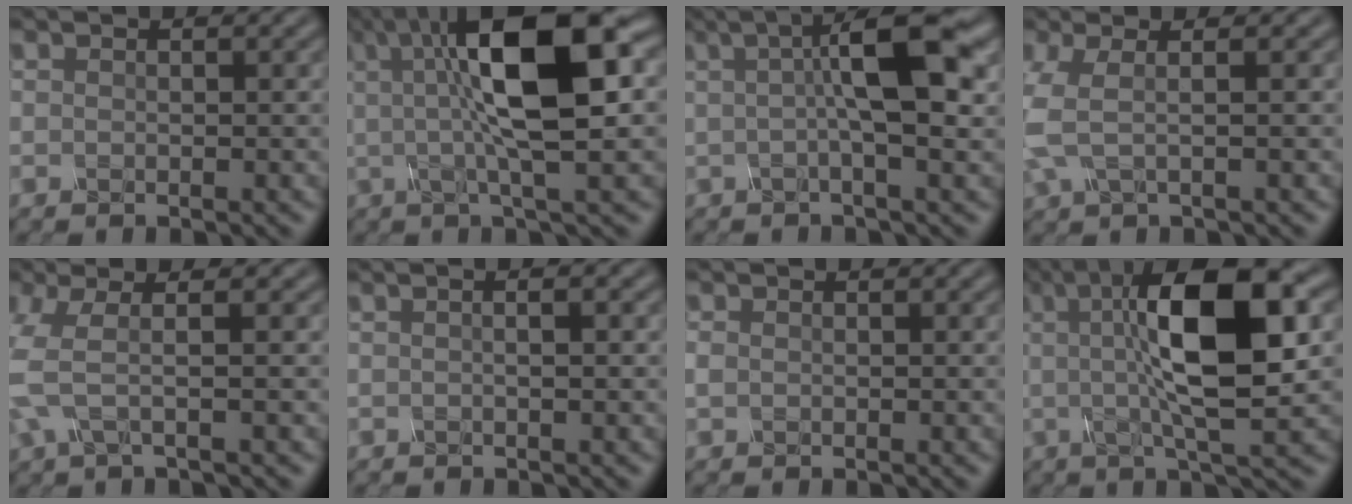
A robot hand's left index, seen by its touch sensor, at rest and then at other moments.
{"total": 11.6, "force": [2.5, 3.0, 11.0], "torque": [-0.172, 0.015, 0.040]}
{"total": 8.0, "force": [1.7, 1.7, 7.7], "torque": [-0.109, 0.014, 0.019]}
{"total": 3.4, "force": [0.1, 1.3, 3.2], "torque": [-0.082, 0.002, -0.003]}
{"total": 3.8, "force": [0.0, 1.1, 3.7], "torque": [-0.093, -0.005, -0.005]}
{"total": 2.2, "force": [0.6, 0.9, 1.9], "torque": [-0.015, 0.001, -0.009]}
{"total": 0.7, "force": [0.0, 0.6, 0.4], "torque": [-0.008, -0.001, -0.001]}
{"total": 11.8, "force": [2.1, 3.0, 11.2], "torque": [-0.170, 0.016, 0.033]}